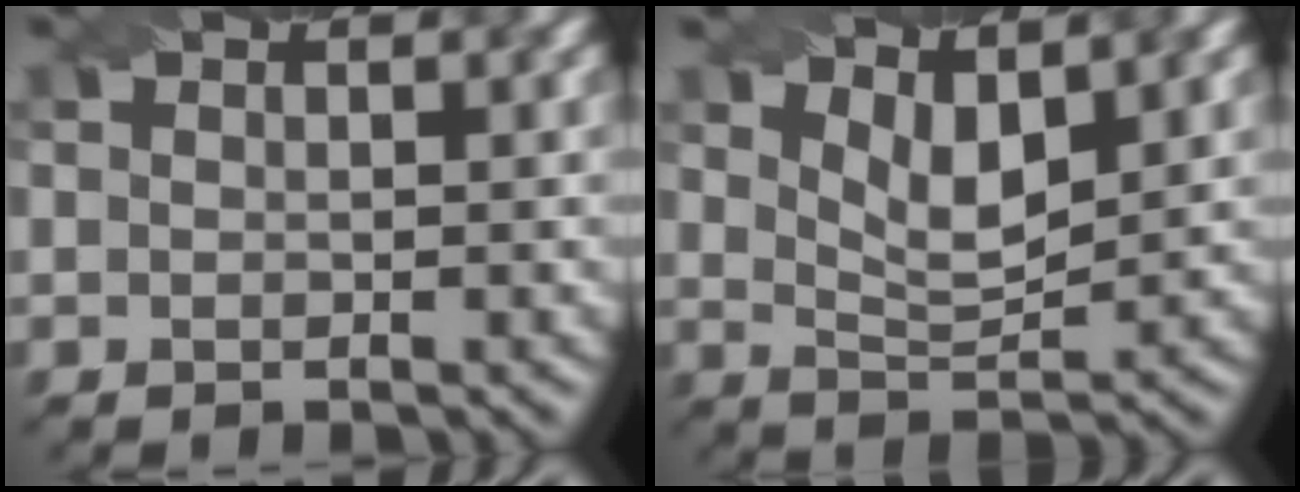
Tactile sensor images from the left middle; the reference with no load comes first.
{"total": 3.5, "force": [2.0, 1.4, 2.6], "torque": [-0.054, -0.007, 0.036]}